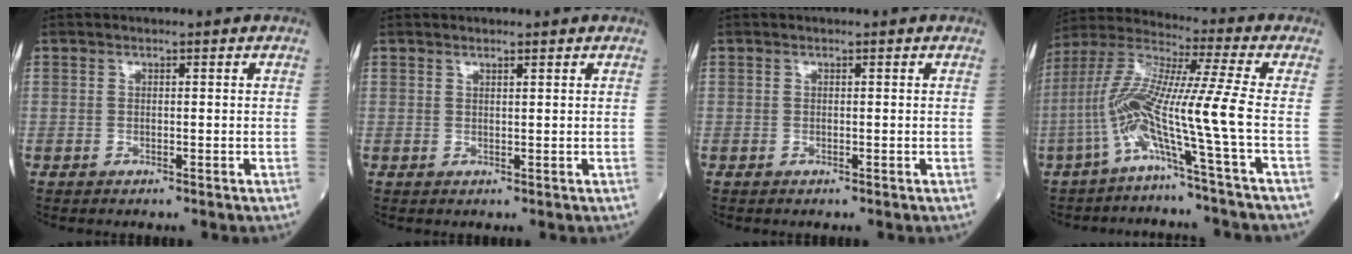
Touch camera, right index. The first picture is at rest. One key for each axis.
{"total": 0.7, "fx": 0.7, "fy": -0.1, "fz": 0.4, "tx": -0.011, "ty": -0.002, "tz": 0.013}
{"total": 0.0}
{"total": 11.9, "fx": -4.2, "fy": -2.2, "fz": 10.9, "tx": -0.234, "ty": 0.015, "tz": -0.092}